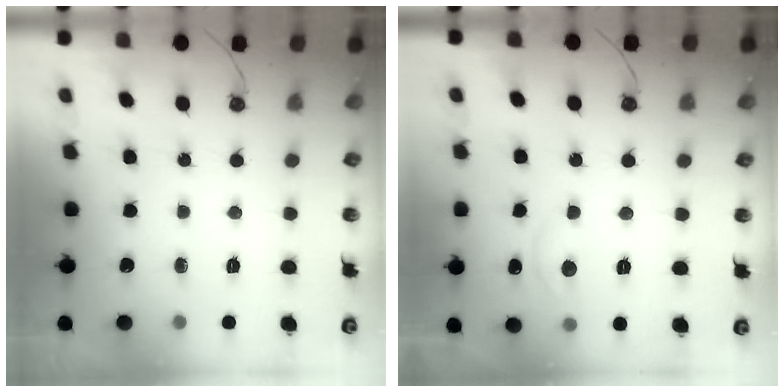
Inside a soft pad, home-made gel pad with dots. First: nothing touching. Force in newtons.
{"total": 1.6, "press": 1.5, "slide": 0.3}